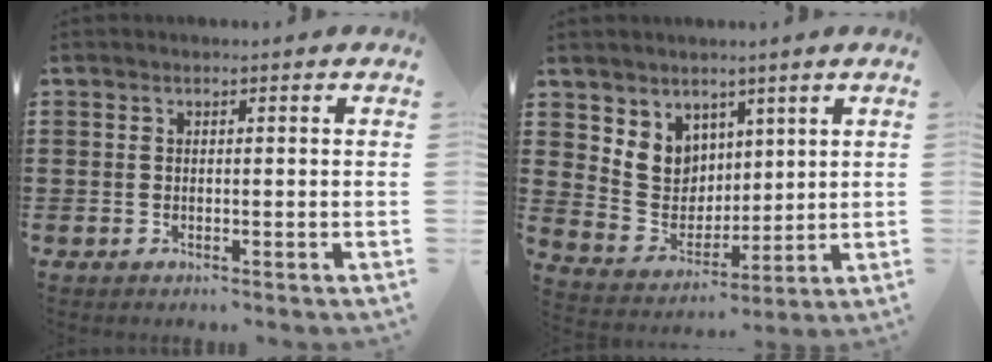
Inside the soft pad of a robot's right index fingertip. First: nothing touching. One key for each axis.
{"total": 7.0, "fx": 3.7, "fy": 5.9, "fz": 1.0, "tx": -0.058, "ty": -0.015, "tz": 0.074}